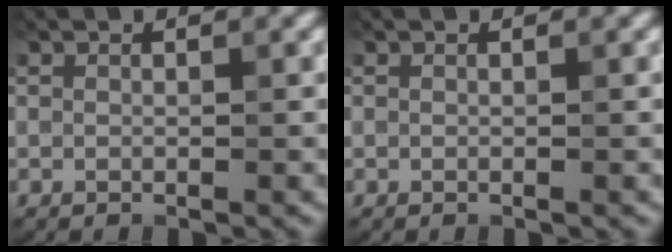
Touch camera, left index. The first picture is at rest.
{"total": 0.0}